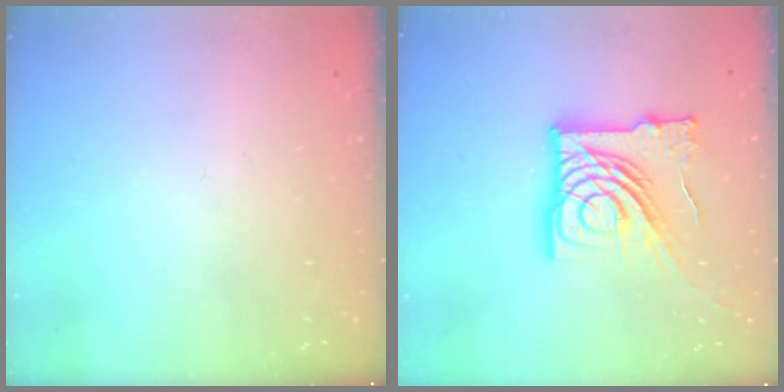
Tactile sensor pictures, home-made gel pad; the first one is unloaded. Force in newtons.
{"total": 22.2, "press": 22.1, "slide": 2.7}